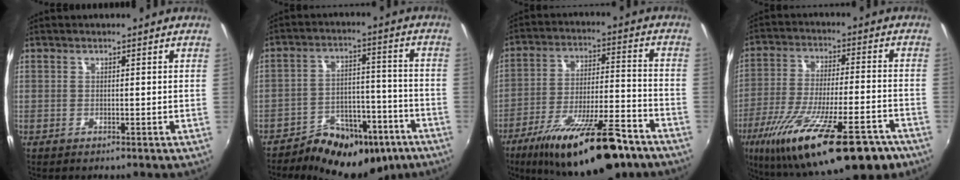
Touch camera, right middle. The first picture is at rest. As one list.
[{"total": 16.7, "force": [-11.8, 8.4, 8.2], "torque": [-0.136, 0.015, -0.156]}, {"total": 22.7, "force": [-15.8, 6.3, 15.0], "torque": [-0.258, -0.030, -0.236]}, {"total": 27.4, "force": [-17.1, 7.5, 20.1], "torque": [-0.361, -0.065, -0.262]}]